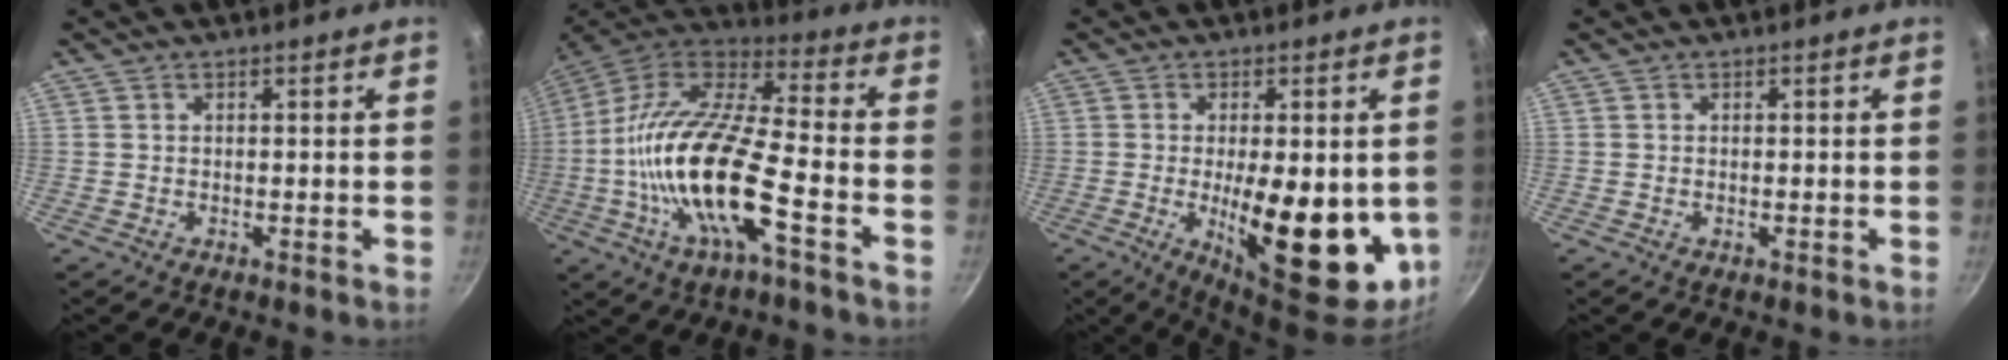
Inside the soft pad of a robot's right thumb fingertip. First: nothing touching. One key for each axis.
{"total": 21.6, "fx": -6.4, "fy": 6.7, "fz": 19.5, "tx": -0.371, "ty": 0.038, "tz": -0.137}
{"total": 18.4, "fx": -2.6, "fy": 7.1, "fz": 16.7, "tx": -0.222, "ty": -0.016, "tz": -0.025}
{"total": 0.0}